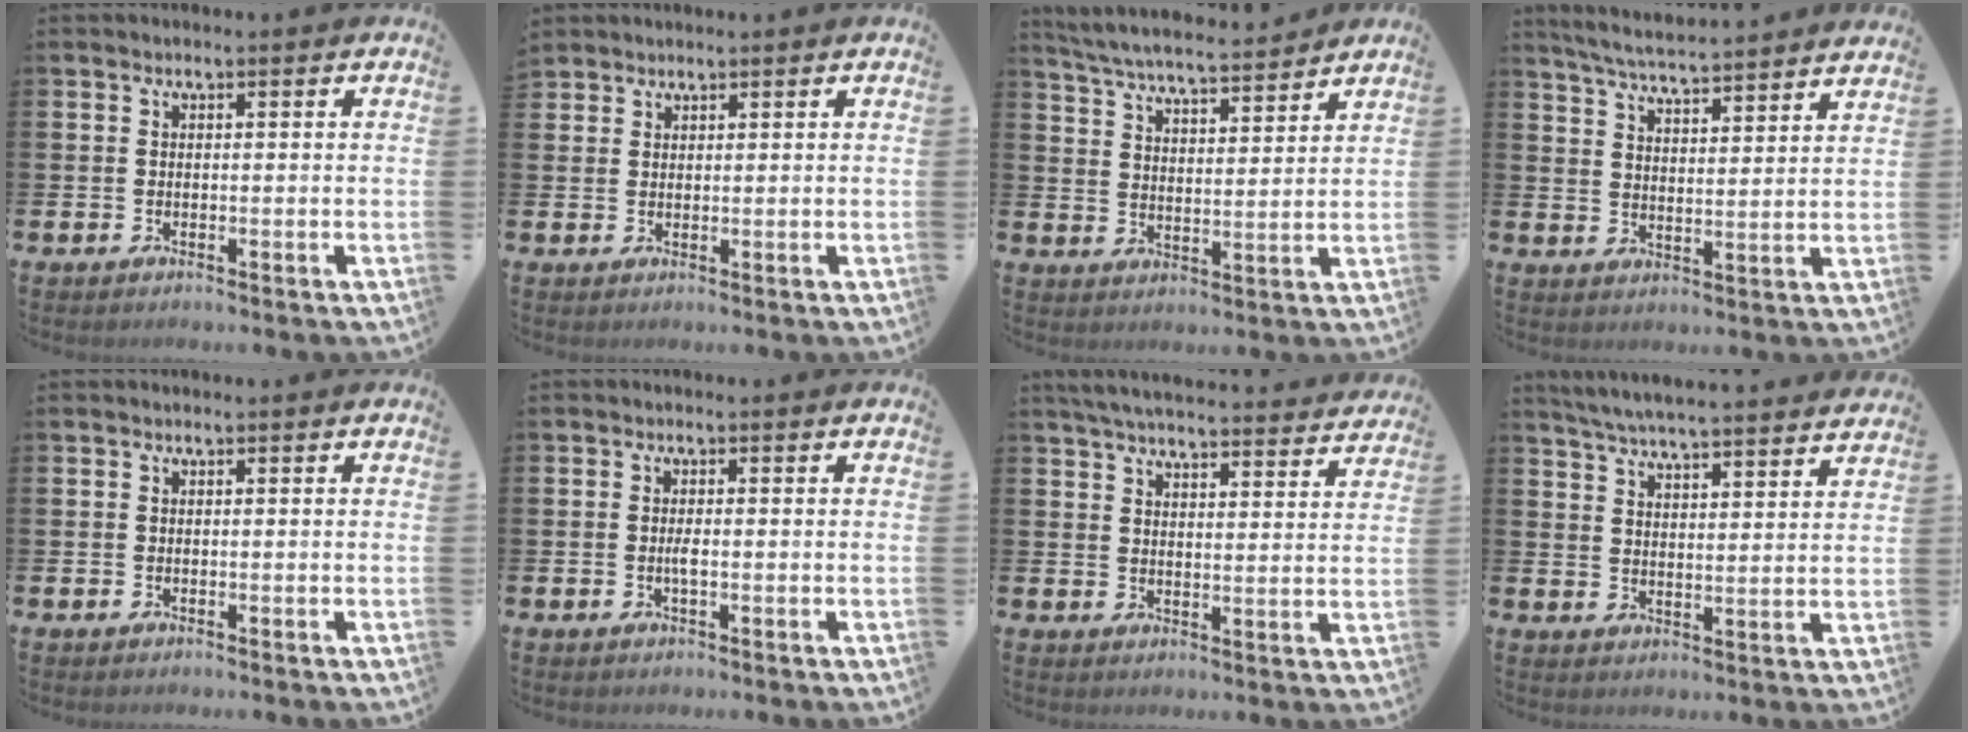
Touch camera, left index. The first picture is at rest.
{"total": 1.8, "force": [1.8, 0.6, -0.1], "torque": [0.009, -0.002, 0.032]}
{"total": 6.1, "force": [6.0, 0.3, 1.4], "torque": [-0.052, -0.038, 0.105]}
{"total": 5.6, "force": [5.5, -0.2, 1.0], "torque": [-0.042, -0.041, 0.096]}
{"total": 0.0}
{"total": 1.2, "force": [-0.2, 0.2, 1.2], "torque": [-0.027, 0.001, -0.004]}
{"total": 5.3, "force": [5.2, 0.4, 1.0], "torque": [-0.035, -0.038, 0.090]}
{"total": 5.7, "force": [5.6, -0.1, 1.0], "torque": [-0.041, -0.036, 0.099]}